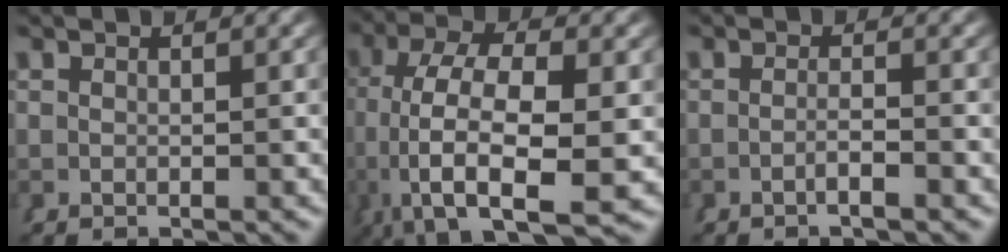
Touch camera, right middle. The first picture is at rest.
{"total": 10.1, "force": [-4.3, 4.9, 7.7], "torque": [-0.190, -0.062, -0.038]}
{"total": 1.7, "force": [-1.3, -0.3, 1.0], "torque": [-0.020, -0.004, -0.025]}